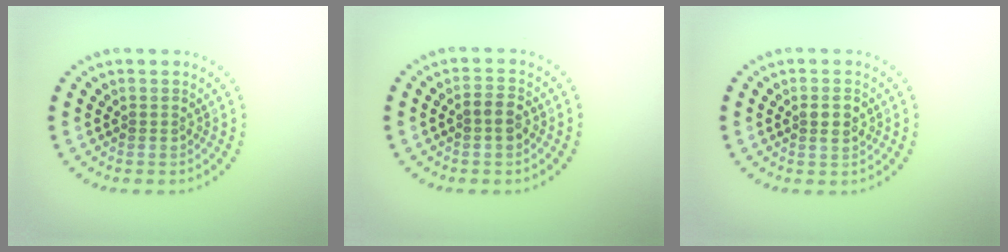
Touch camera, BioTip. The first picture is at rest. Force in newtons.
{"total": 1.9, "press": 1.8, "slide": 0.3}
{"total": 1.7, "press": 1.6, "slide": 0.2}